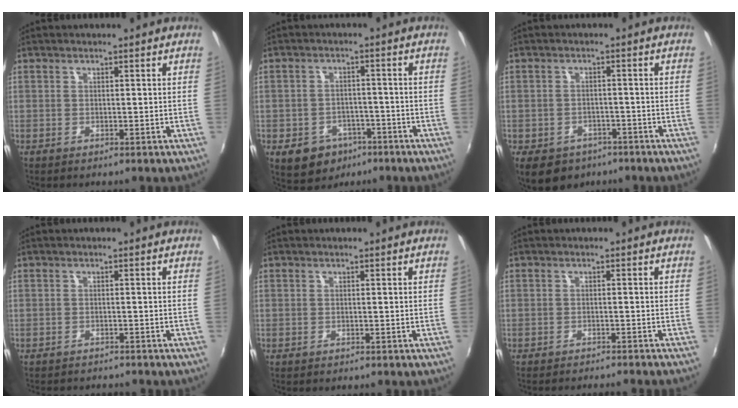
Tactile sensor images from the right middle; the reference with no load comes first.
{"total": 9.2, "force": [-5.1, 6.9, 3.6], "torque": [-0.089, 0.008, -0.059]}
{"total": 10.0, "force": [-6.2, 6.7, 4.1], "torque": [-0.100, -0.010, -0.084]}
{"total": 4.7, "force": [-4.4, 1.0, 1.3], "torque": [-0.040, -0.011, -0.064]}
{"total": 0.5, "force": [-0.5, 0.0, 0.2], "torque": [-0.005, -0.001, -0.007]}
{"total": 6.3, "force": [-5.8, -0.1, 2.4], "torque": [-0.058, -0.011, -0.085]}